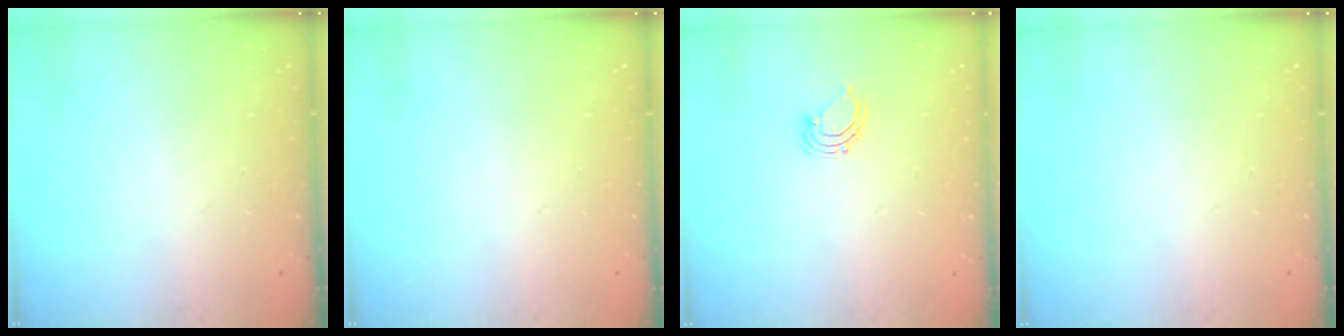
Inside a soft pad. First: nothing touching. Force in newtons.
{"total": 0.0}
{"total": 2.9, "press": 2.9, "slide": 0.2}
{"total": 0.0}